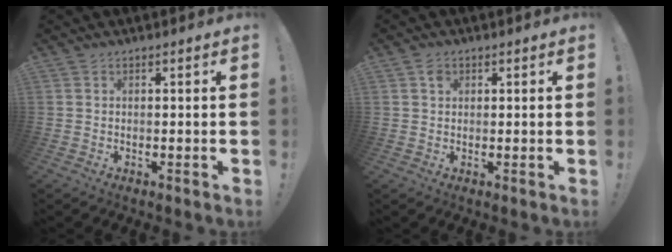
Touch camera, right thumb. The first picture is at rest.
{"total": 1.8, "force": [0.7, 1.5, 0.8], "torque": [-0.005, 0.000, 0.010]}